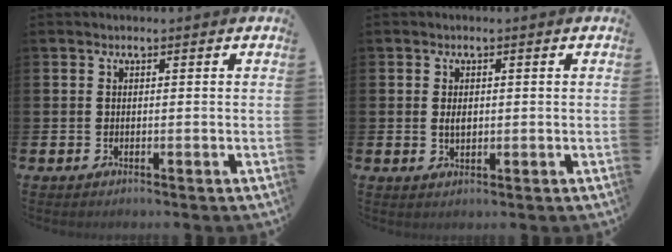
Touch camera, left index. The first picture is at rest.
{"total": 1.6, "force": [0.2, 1.0, 1.2], "torque": [-0.011, 0.001, 0.000]}